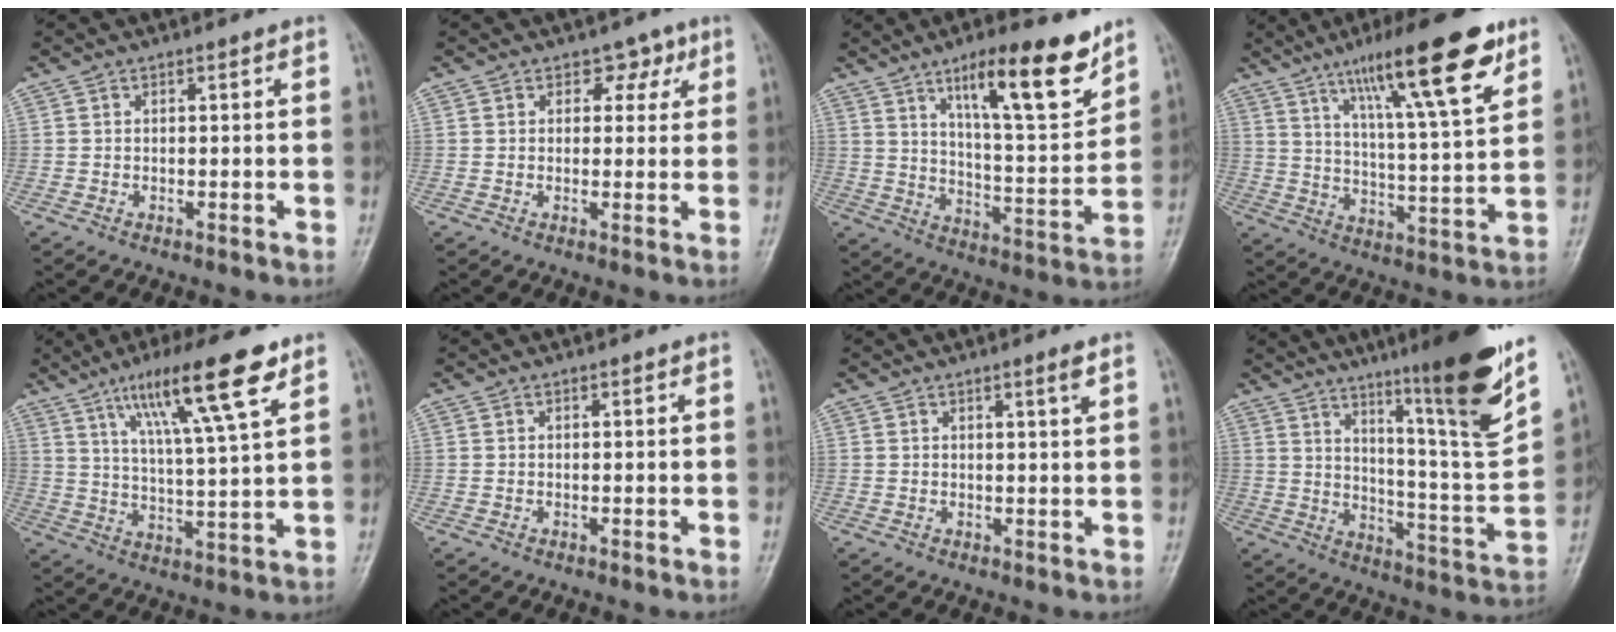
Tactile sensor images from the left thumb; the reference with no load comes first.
{"total": 3.5, "force": [1.8, 2.6, 1.4], "torque": [0.010, -0.006, 0.019]}
{"total": 16.5, "force": [10.4, 3.8, 12.3], "torque": [-0.165, -0.063, 0.173]}
{"total": 19.4, "force": [11.6, 3.5, 15.2], "torque": [-0.219, -0.045, 0.185]}
{"total": 15.7, "force": [8.8, 1.9, 12.8], "torque": [-0.215, -0.027, 0.150]}
{"total": 0.0}
{"total": 1.9, "force": [1.1, -0.2, 1.6], "torque": [-0.025, -0.009, 0.019]}
{"total": 20.0, "force": [12.3, 1.3, 15.7], "torque": [-0.201, -0.072, 0.193]}